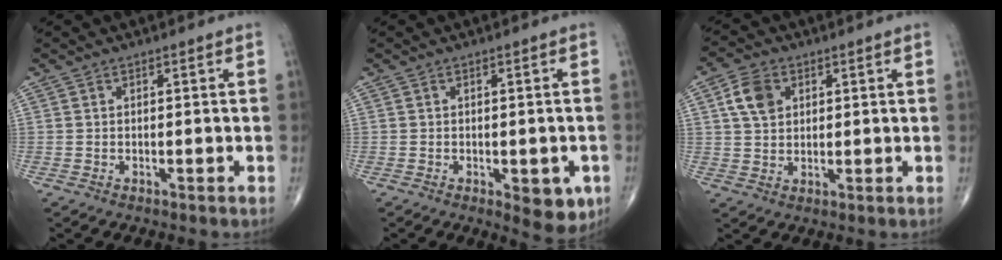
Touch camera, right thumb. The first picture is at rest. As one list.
[{"total": 6.5, "force": [-2.3, 2.9, 5.3], "torque": [-0.040, -0.004, -0.022]}, {"total": 6.4, "force": [2.2, 4.6, 3.9], "torque": [-0.060, -0.001, 0.038]}]